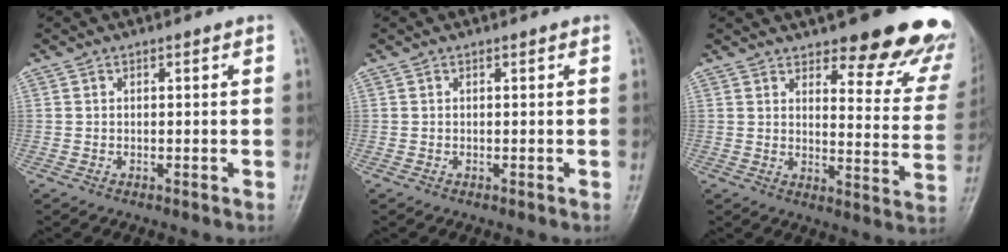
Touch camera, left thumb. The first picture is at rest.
{"total": 0.0}
{"total": 19.2, "force": [14.7, 6.1, 10.8], "torque": [-0.080, -0.090, 0.170]}